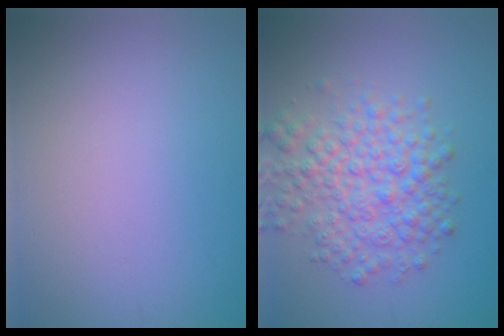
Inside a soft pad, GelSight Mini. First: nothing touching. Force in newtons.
{"total": 5.7, "press": 5.7, "slide": 0.1}